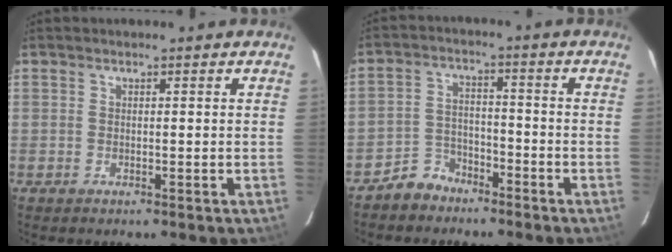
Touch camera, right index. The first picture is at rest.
{"total": 5.7, "force": [-4.6, 3.3, 0.7], "torque": [-0.025, 0.020, -0.082]}